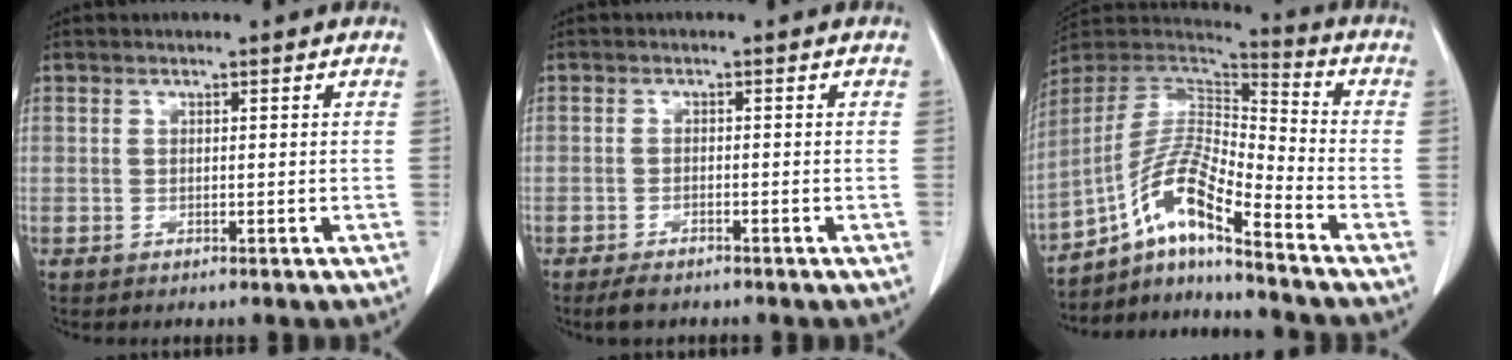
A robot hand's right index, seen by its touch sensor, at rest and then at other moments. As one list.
[{"total": 2.9, "force": [-2.4, 0.9, 1.4], "torque": [-0.026, -0.003, -0.037]}, {"total": 13.8, "force": [-8.6, 1.6, 10.6], "torque": [-0.212, 0.014, -0.158]}]